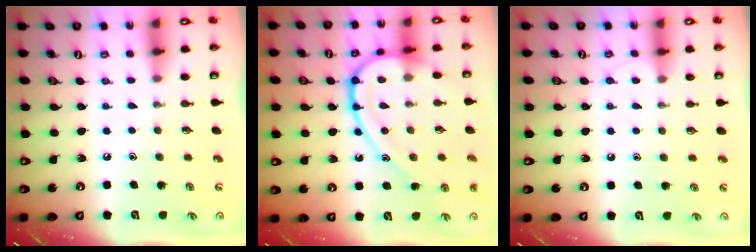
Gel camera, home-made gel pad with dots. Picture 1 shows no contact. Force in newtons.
{"total": 17.6, "press": 17.6, "slide": 0.6}
{"total": 4.6, "press": 4.5, "slide": 0.5}